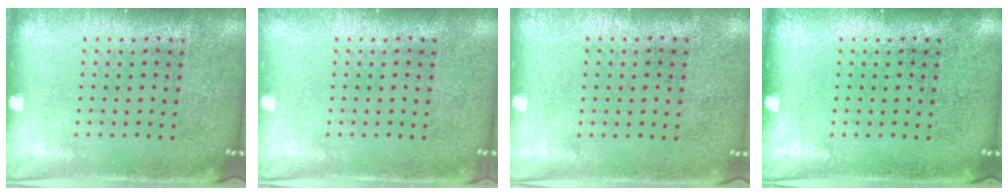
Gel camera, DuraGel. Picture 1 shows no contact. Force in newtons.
{"total": 0.6, "press": 0.6, "slide": 0.1}
{"total": 0.0}
{"total": 0.0}